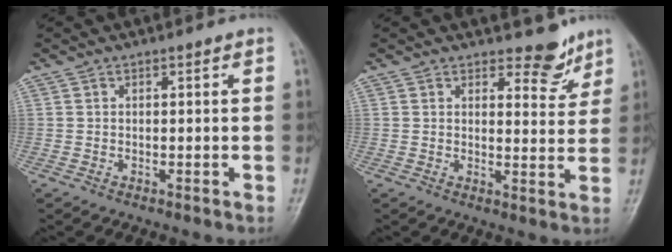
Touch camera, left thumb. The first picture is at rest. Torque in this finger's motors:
{"motor_torque": [-0.07, -0.09, -0.11, -0.15, 0.02]}